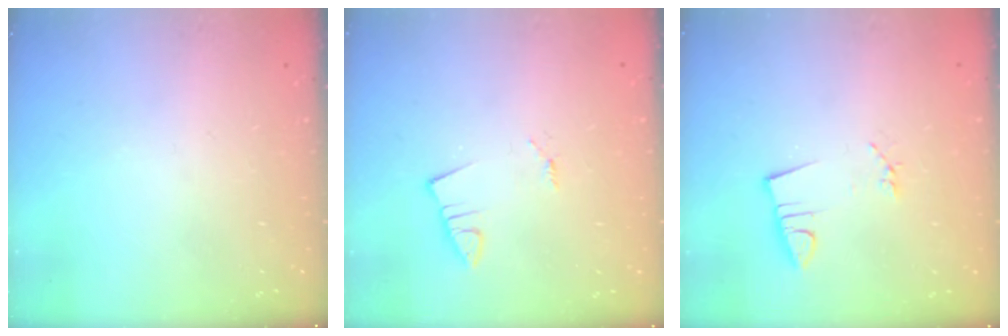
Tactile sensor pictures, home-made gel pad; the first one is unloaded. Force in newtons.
{"total": 1.2, "press": 1.2, "slide": 0.1}
{"total": 2.8, "press": 1.4, "slide": 2.4}